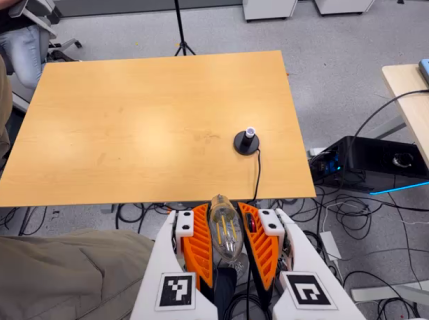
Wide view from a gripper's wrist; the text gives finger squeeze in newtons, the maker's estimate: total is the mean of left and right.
{"total": 20.7, "left": 22.1, "right": 19.3}